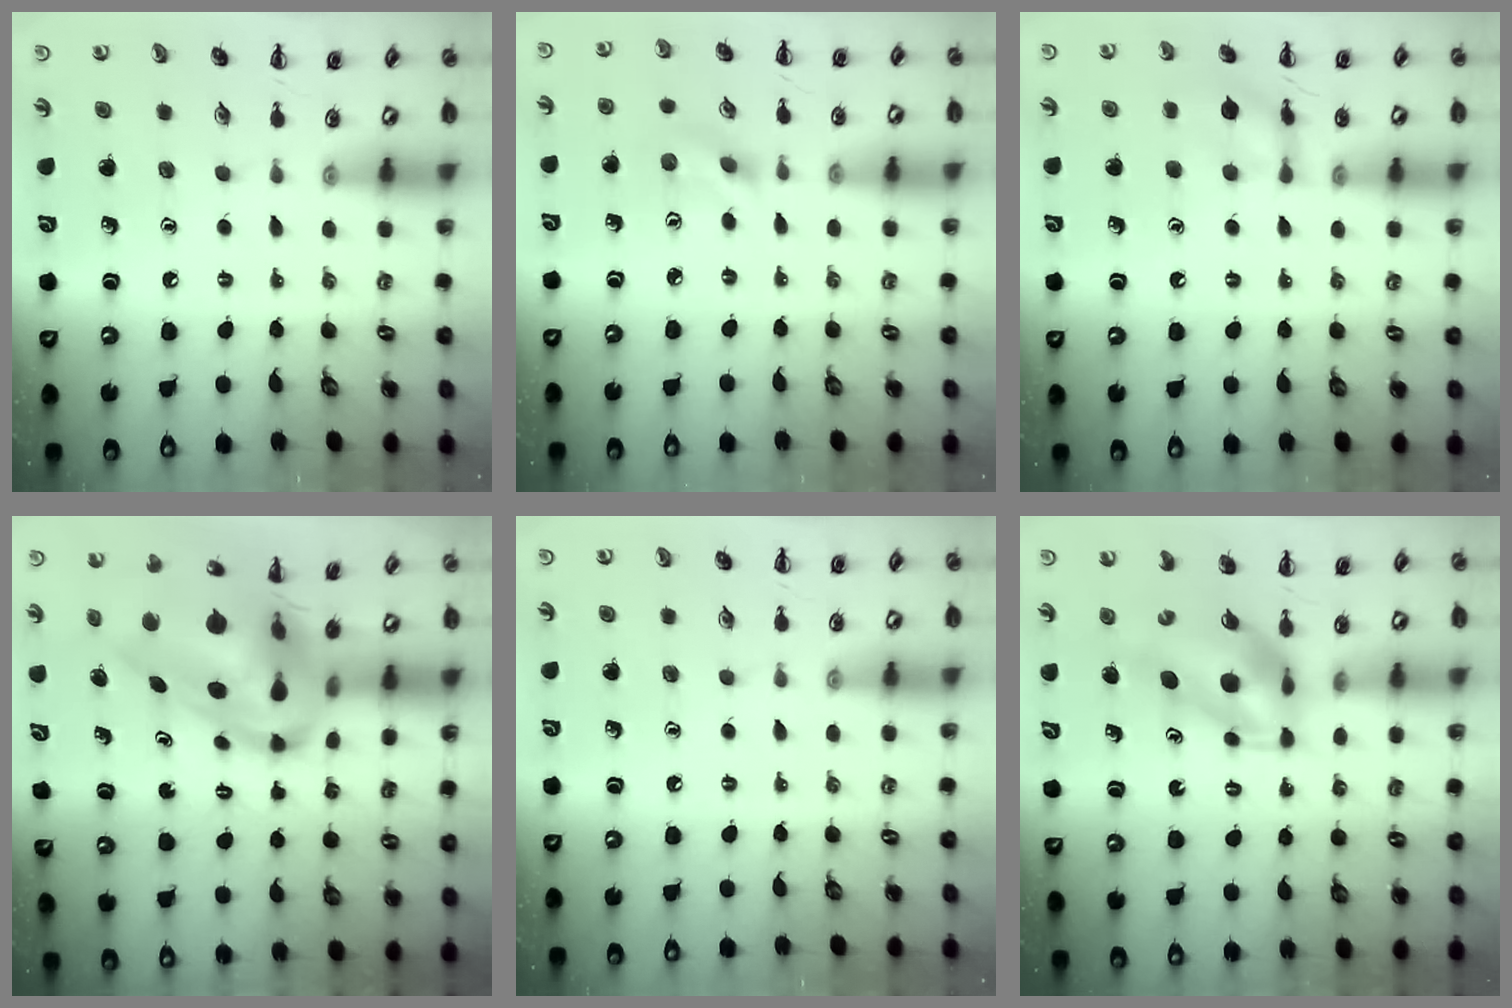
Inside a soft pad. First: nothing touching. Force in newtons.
{"total": 2.6, "press": 2.4, "slide": 1.0}
{"total": 9.6, "press": 9.6, "slide": 0.5}
{"total": 11.5, "press": 10.9, "slide": 3.6}
{"total": 0.0}
{"total": 6.8, "press": 6.6, "slide": 1.6}